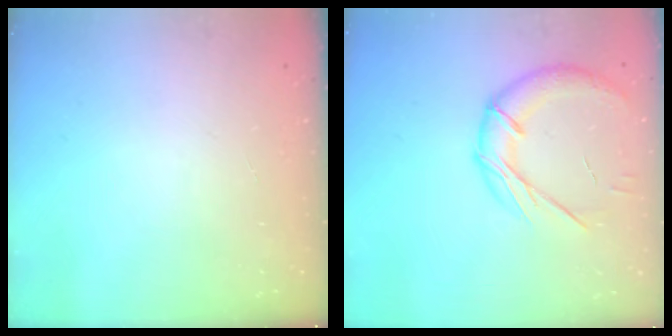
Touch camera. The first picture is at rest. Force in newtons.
{"total": 14.3, "press": 14.3, "slide": 1.4}